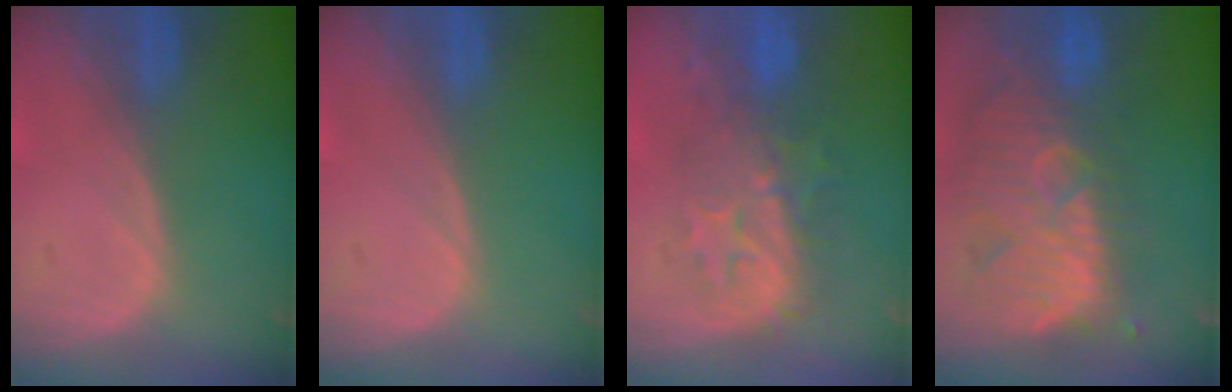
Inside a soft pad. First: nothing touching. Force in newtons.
{"total": 0.0}
{"total": 8.5, "press": 8.4, "slide": 1.3}
{"total": 12.1, "press": 11.0, "slide": 5.1}